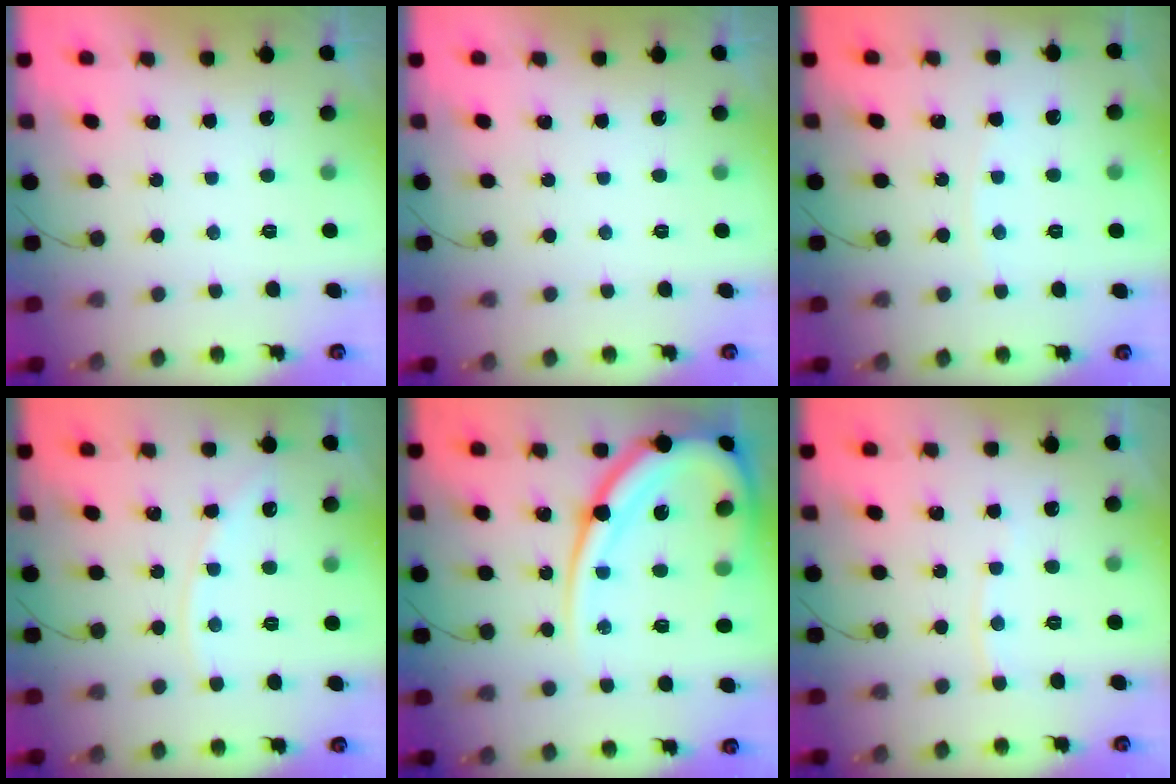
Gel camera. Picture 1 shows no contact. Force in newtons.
{"total": 0.0}
{"total": 2.7, "press": 2.7, "slide": 0.5}
{"total": 4.8, "press": 4.8, "slide": 0.7}
{"total": 20.2, "press": 20.1, "slide": 2.3}
{"total": 3.9, "press": 3.9, "slide": 0.6}